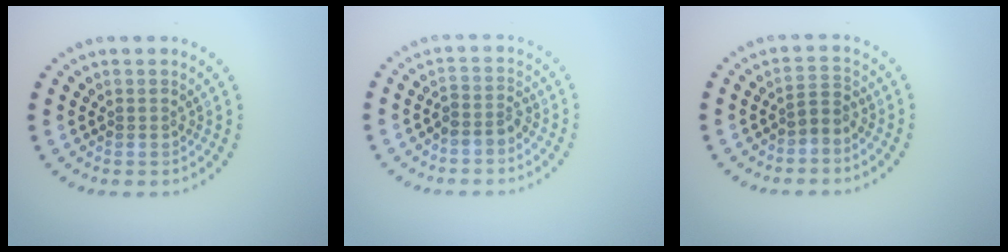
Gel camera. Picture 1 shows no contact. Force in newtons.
{"total": 1.8, "press": 1.5, "slide": 1.1}
{"total": 1.7, "press": 1.2, "slide": 1.1}